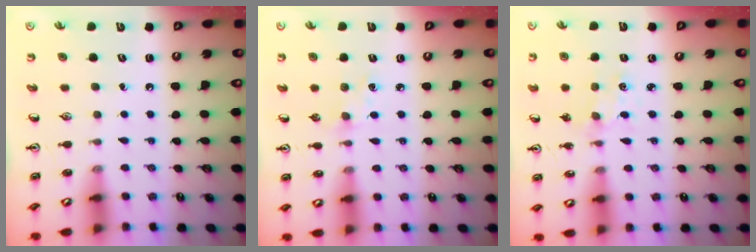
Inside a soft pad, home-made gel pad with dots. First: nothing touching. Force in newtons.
{"total": 5.4, "press": 5.4, "slide": 0.7}
{"total": 1.1, "press": 1.1, "slide": 0.3}